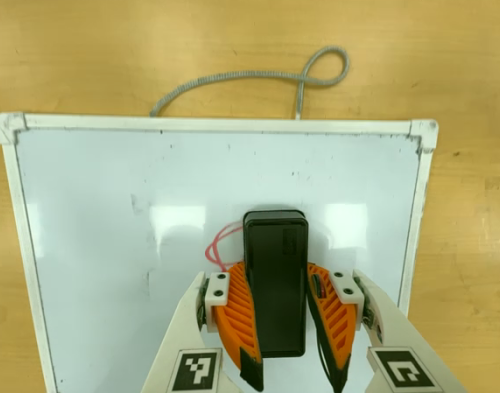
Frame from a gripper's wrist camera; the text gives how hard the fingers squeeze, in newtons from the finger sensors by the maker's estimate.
{"total": 16.2, "left": 15.6, "right": 16.8}